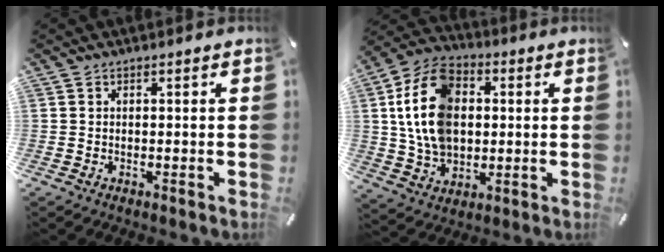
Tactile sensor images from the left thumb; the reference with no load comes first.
{"total": 15.7, "force": [1.6, 12.0, 10.0], "torque": [-0.216, 0.017, 0.032]}